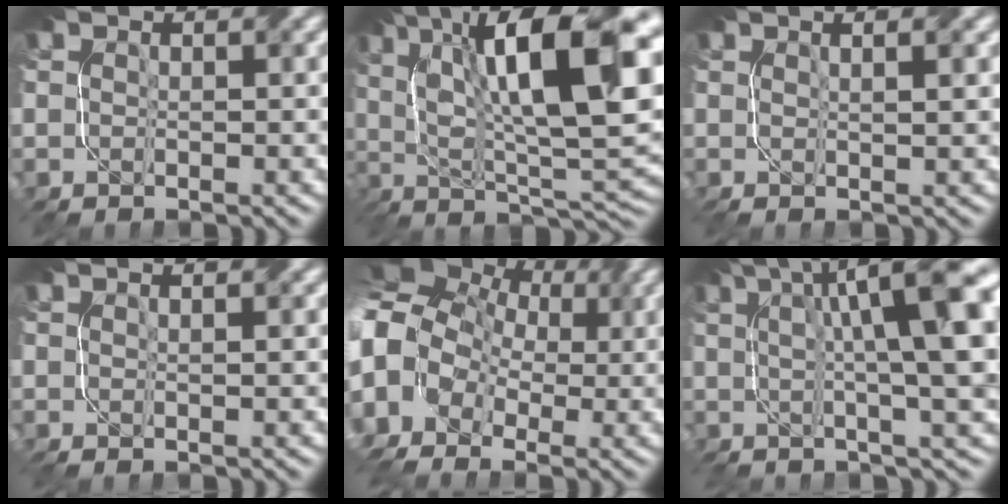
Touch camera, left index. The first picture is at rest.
{"total": 16.2, "force": [5.7, 5.2, 14.3], "torque": [-0.232, 0.012, 0.095]}
{"total": 3.1, "force": [1.1, 1.1, 2.6], "torque": [-0.019, 0.011, -0.001]}
{"total": 1.6, "force": [0.4, 0.5, 1.4], "torque": [-0.013, 0.000, 0.005]}
{"total": 11.3, "force": [-0.4, 9.4, 6.4], "torque": [-0.156, 0.013, -0.023]}
{"total": 13.5, "force": [3.4, 3.7, 12.6], "torque": [-0.164, 0.012, 0.059]}